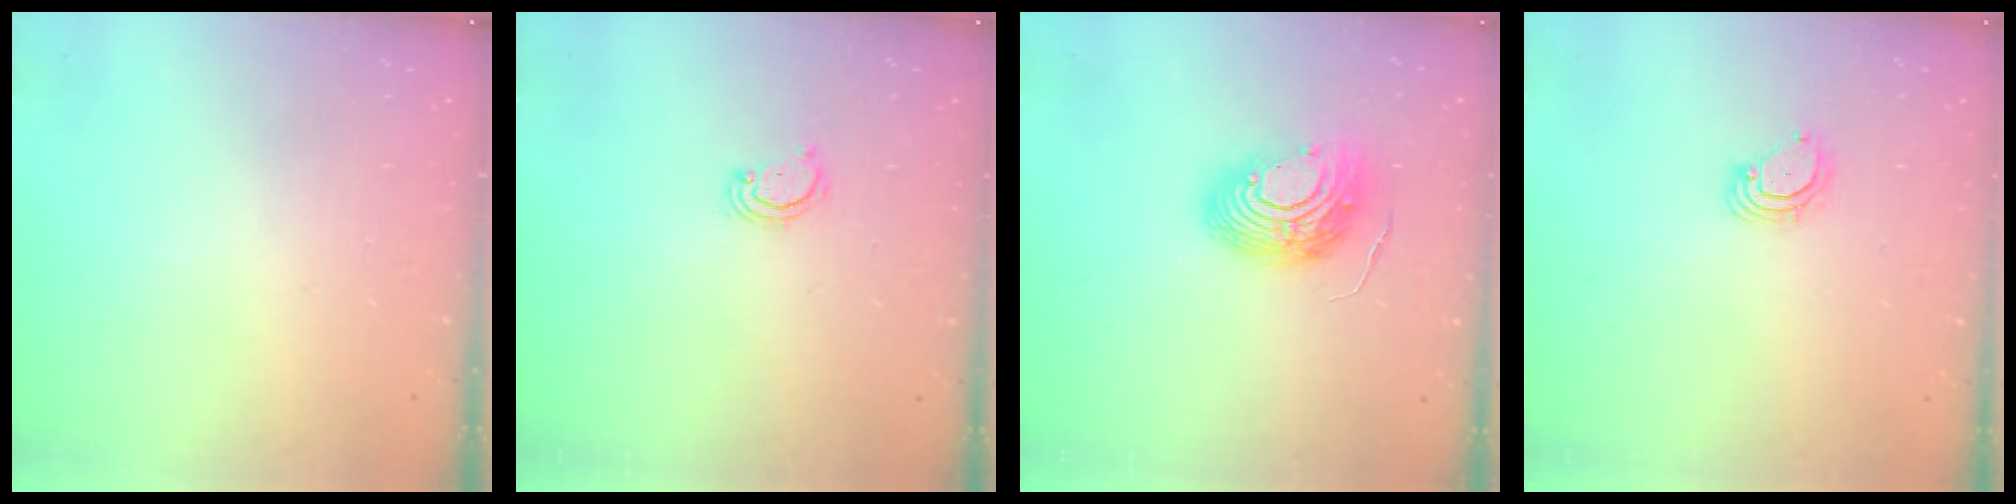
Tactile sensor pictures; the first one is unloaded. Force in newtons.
{"total": 2.5, "press": 2.4, "slide": 0.2}
{"total": 13.3, "press": 13.1, "slide": 2.3}
{"total": 3.4, "press": 3.4, "slide": 0.3}